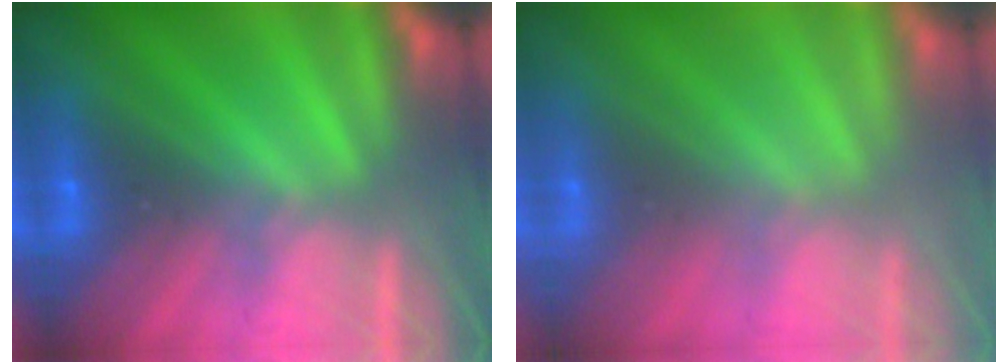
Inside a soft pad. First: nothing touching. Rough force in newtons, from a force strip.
{"total": 2.7}